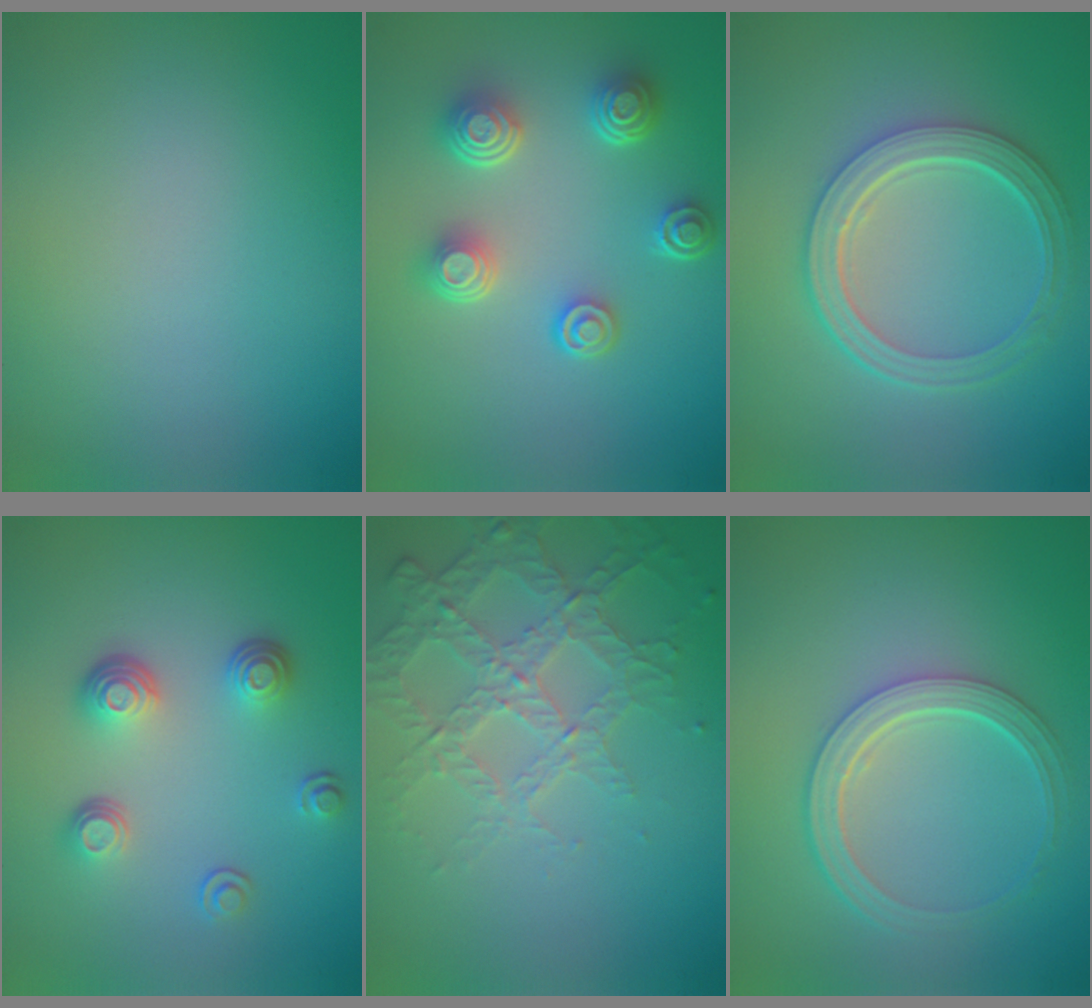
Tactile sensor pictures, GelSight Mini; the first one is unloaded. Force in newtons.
{"total": 4.9, "press": 3.7, "slide": 3.3}
{"total": 5.1, "press": 3.7, "slide": 3.5}
{"total": 3.5, "press": 2.7, "slide": 2.3}
{"total": 3.8, "press": 3.3, "slide": 1.9}
{"total": 4.4, "press": 3.4, "slide": 2.8}